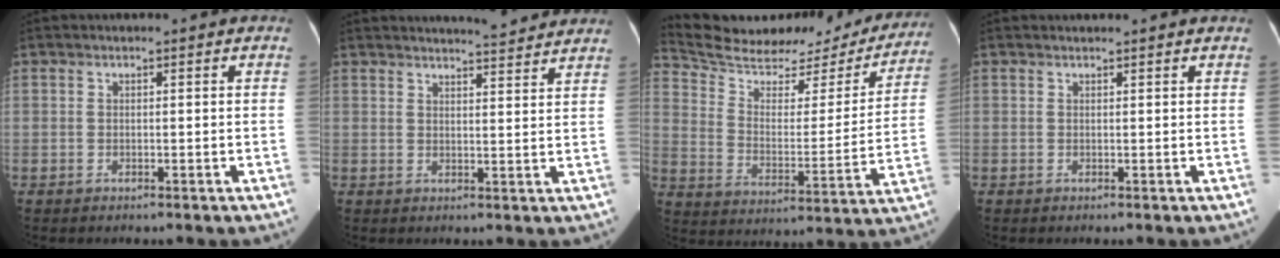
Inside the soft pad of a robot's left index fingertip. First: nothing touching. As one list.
[{"total": 7.9, "force": [7.6, 0.1, 2.3], "torque": [-0.039, 0.002, 0.089]}, {"total": 24.4, "force": [22.4, 6.2, 7.4], "torque": [-0.129, -0.023, 0.311]}, {"total": 1.6, "force": [1.5, 0.4, 0.2], "torque": [-0.010, 0.023, 0.018]}]